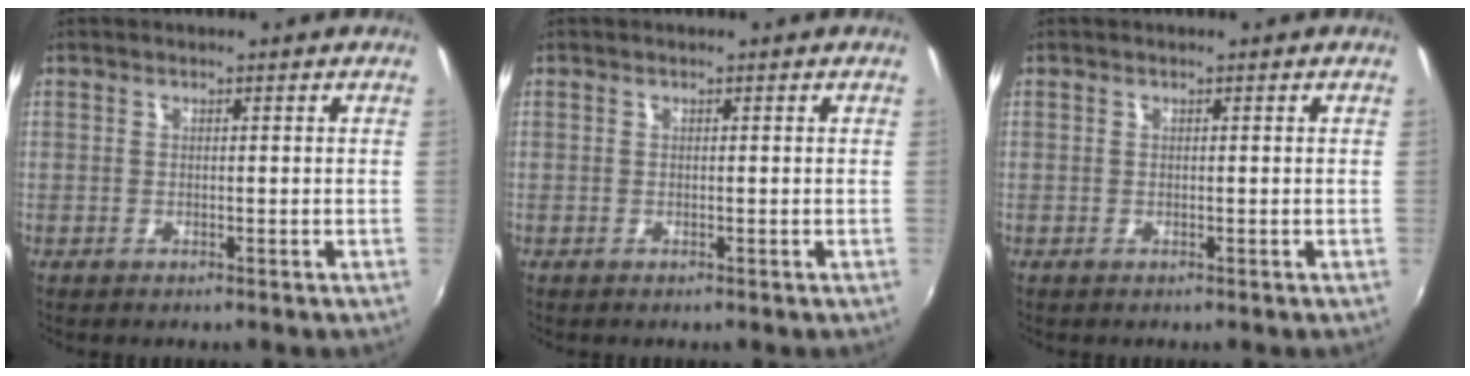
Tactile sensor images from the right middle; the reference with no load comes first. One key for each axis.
{"total": 0.0}
{"total": 0.0}